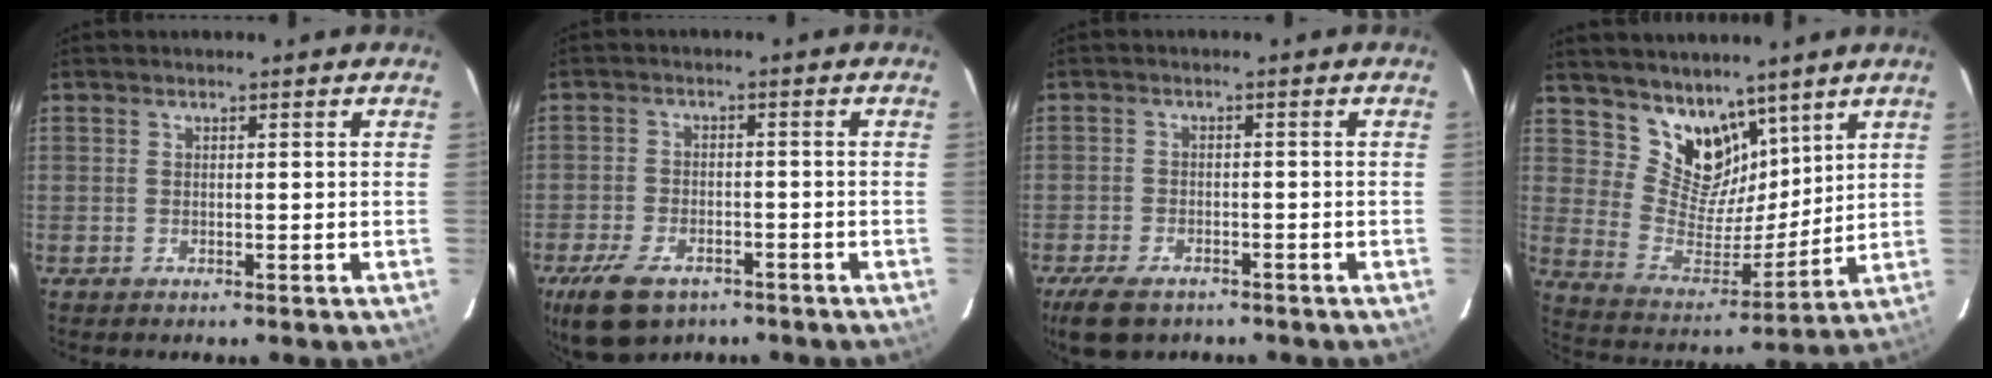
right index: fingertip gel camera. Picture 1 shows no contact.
{"total": 10.7, "force": [-6.9, 5.7, 5.8], "torque": [-0.144, -0.016, -0.120]}
{"total": 7.6, "force": [-5.5, 3.8, 3.7], "torque": [-0.097, -0.012, -0.094]}
{"total": 12.5, "force": [8.8, 7.5, 4.6], "torque": [-0.084, -0.006, 0.175]}